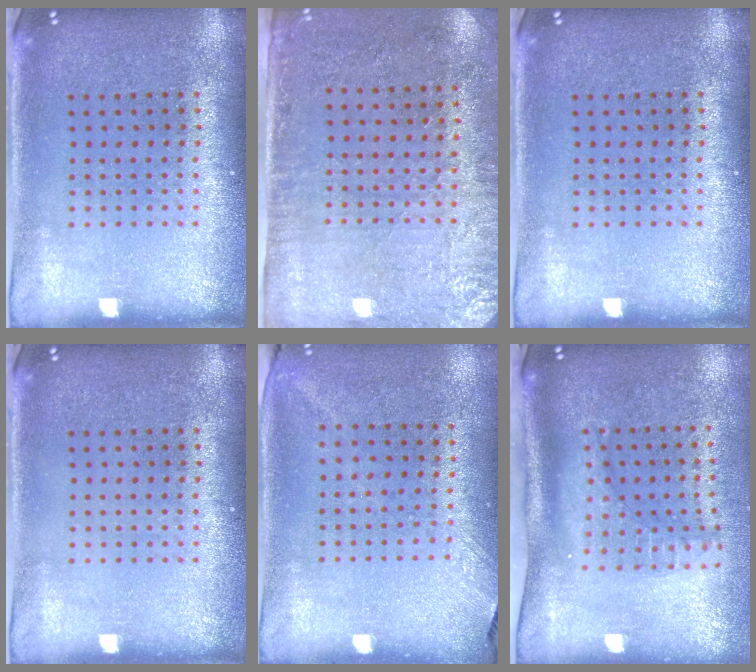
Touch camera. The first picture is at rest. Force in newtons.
{"total": 2.9, "press": 2.4, "slide": 1.6}
{"total": 0.0}
{"total": 0.0}
{"total": 1.2, "press": 0.9, "slide": 0.7}
{"total": 2.2, "press": 1.6, "slide": 1.5}